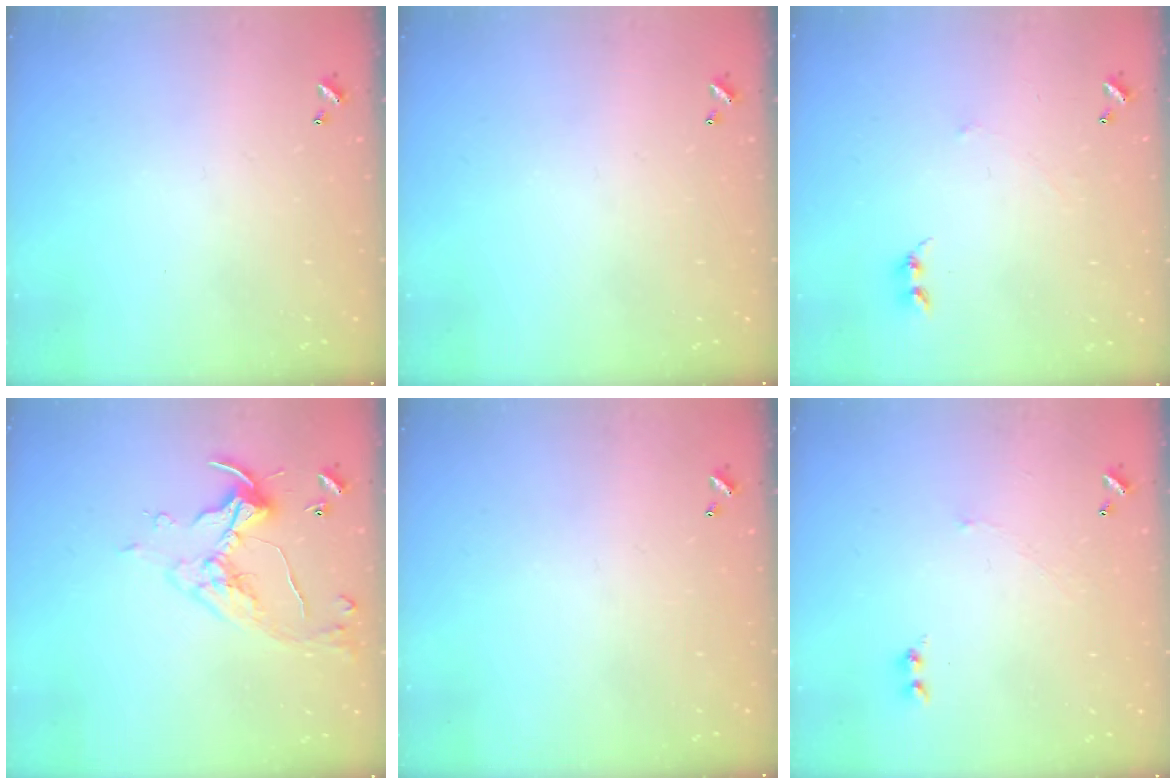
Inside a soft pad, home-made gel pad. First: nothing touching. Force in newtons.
{"total": 0.0}
{"total": 2.3, "press": 2.3, "slide": 0.3}
{"total": 7.3, "press": 7.2, "slide": 1.4}
{"total": 0.0}
{"total": 2.6, "press": 2.6, "slide": 0.6}